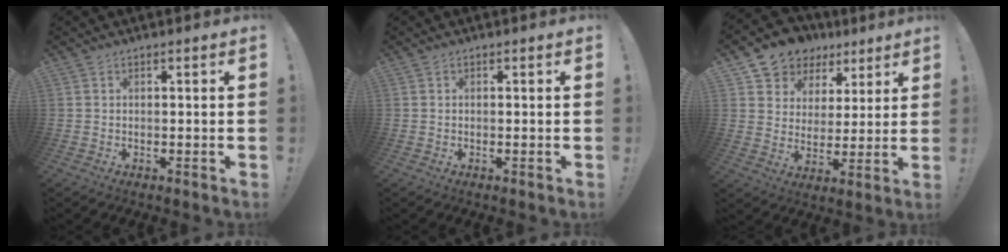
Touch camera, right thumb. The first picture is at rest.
{"total": 0.0}
{"total": 9.1, "force": [5.9, 6.8, 1.0], "torque": [-0.020, -0.047, 0.116]}